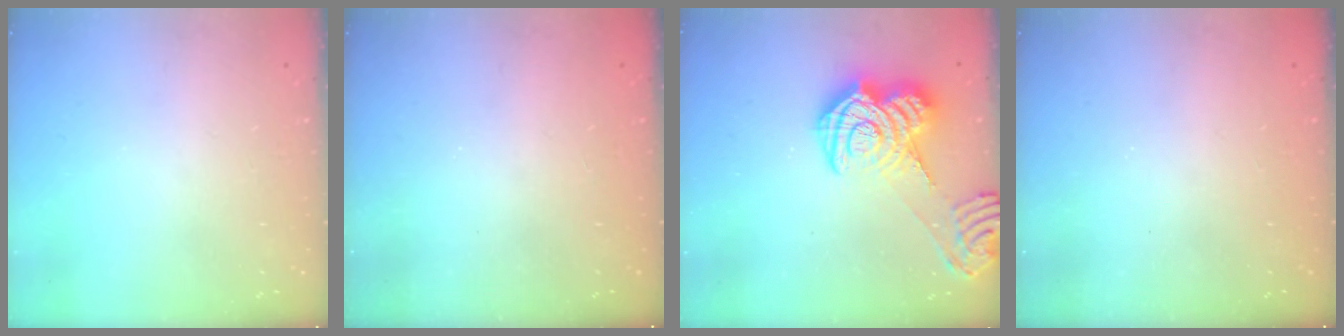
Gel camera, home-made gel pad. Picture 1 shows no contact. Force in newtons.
{"total": 2.4, "press": 2.3, "slide": 0.7}
{"total": 16.2, "press": 16.2, "slide": 1.1}
{"total": 2.3, "press": 2.2, "slide": 0.7}